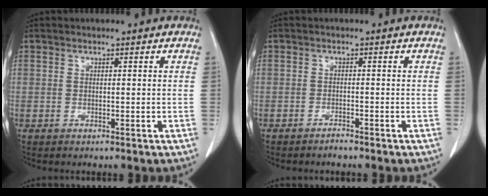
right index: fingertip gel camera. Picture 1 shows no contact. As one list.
[{"total": 1.1, "force": [-1.0, 0.1, 0.3], "torque": [-0.009, -0.001, -0.014]}]